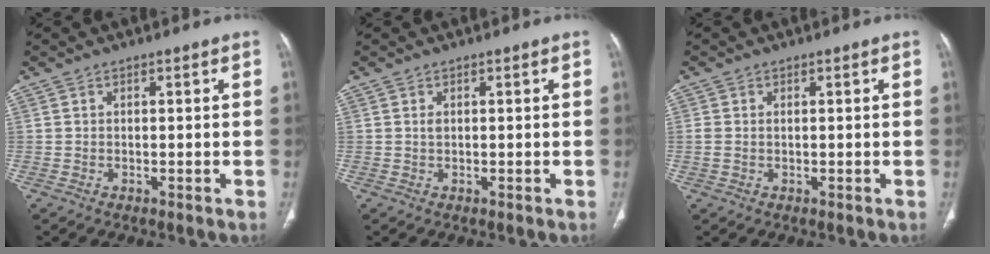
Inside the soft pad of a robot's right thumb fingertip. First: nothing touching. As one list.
[{"total": 0.6, "force": [0.2, 0.4, 0.5], "torque": [-0.012, 0.001, 0.004]}, {"total": 1.7, "force": [0.1, 1.2, 1.3], "torque": [-0.044, 0.008, 0.005]}]